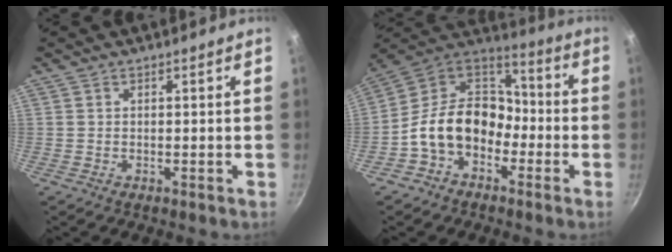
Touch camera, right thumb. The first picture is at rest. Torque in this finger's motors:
{"motor_torque": [1.93, 2.35, 1.49, -1.17, 0.09]}